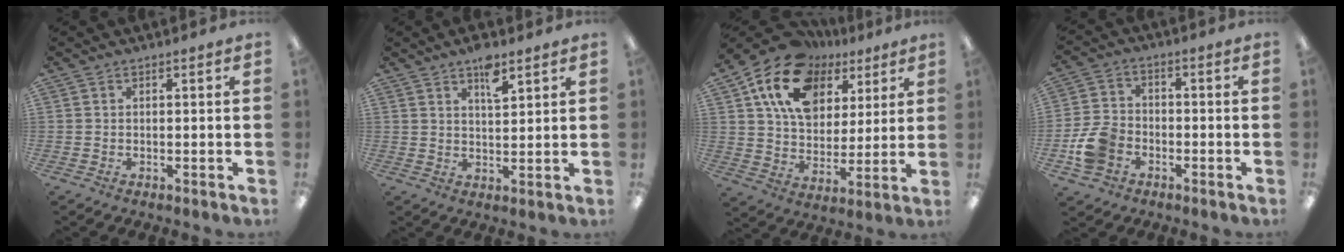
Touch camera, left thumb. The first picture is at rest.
{"total": 5.7, "force": [3.9, 2.0, 3.6], "torque": [-0.049, -0.020, 0.063]}
{"total": 17.4, "force": [9.6, 12.1, 8.1], "torque": [-0.153, -0.033, 0.179]}
{"total": 8.8, "force": [-3.5, 6.7, 4.5], "torque": [-0.103, 0.024, -0.065]}